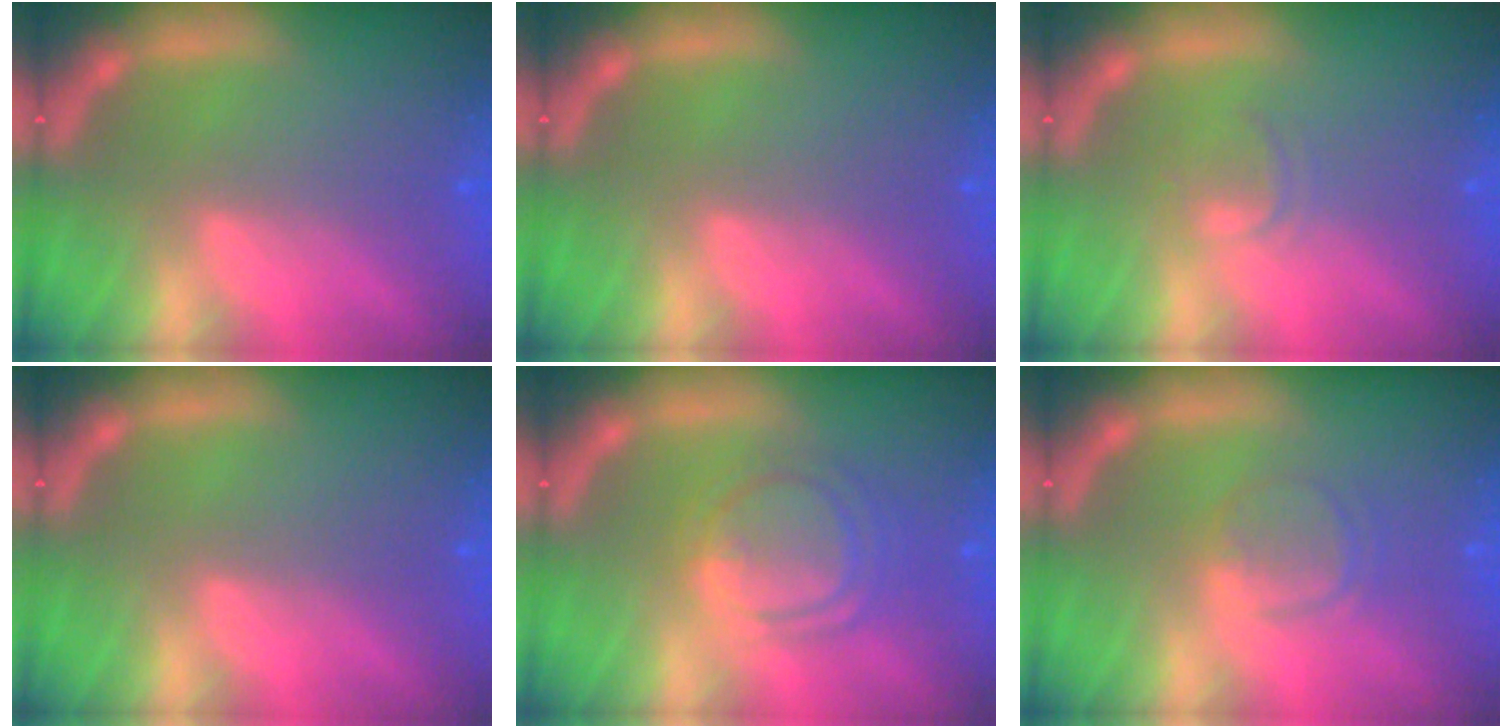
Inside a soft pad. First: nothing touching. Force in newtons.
{"total": 0.0}
{"total": 1.4}
{"total": 0.0}
{"total": 5.6}
{"total": 2.4}